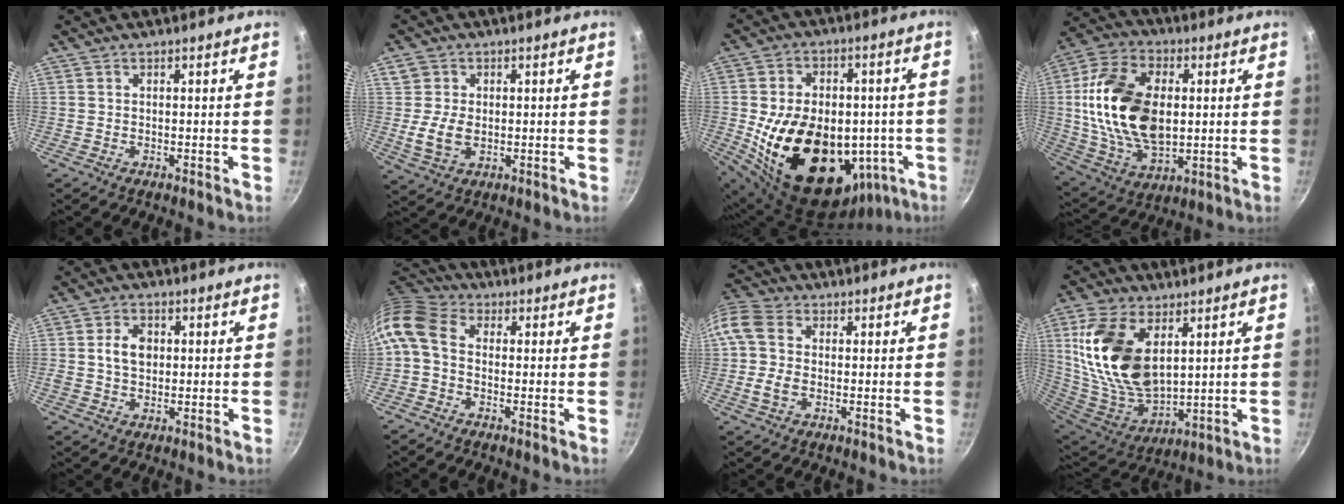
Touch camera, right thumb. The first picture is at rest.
{"total": 6.2, "force": [-0.2, 4.6, 4.2], "torque": [-0.068, -0.008, -0.002]}
{"total": 28.7, "force": [-4.7, 19.5, 20.5], "torque": [-0.321, 0.019, -0.046]}
{"total": 21.7, "force": [1.8, 13.5, 16.9], "torque": [-0.302, 0.002, 0.034]}
{"total": 5.4, "force": [0.6, 4.0, 3.6], "torque": [-0.047, 0.006, 0.007]}
{"total": 8.7, "force": [-0.5, 6.3, 6.0], "torque": [-0.124, 0.032, -0.027]}
{"total": 10.4, "force": [-0.4, 7.7, 6.9], "torque": [-0.147, 0.022, -0.020]}
{"total": 20.6, "force": [6.2, 12.0, 15.5], "torque": [-0.288, -0.038, 0.135]}